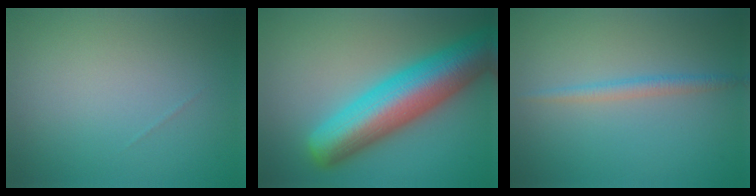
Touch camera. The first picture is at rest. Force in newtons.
{"total": 10.7, "press": 10.7, "slide": 0.4}
{"total": 1.6, "press": 1.6, "slide": 0.1}